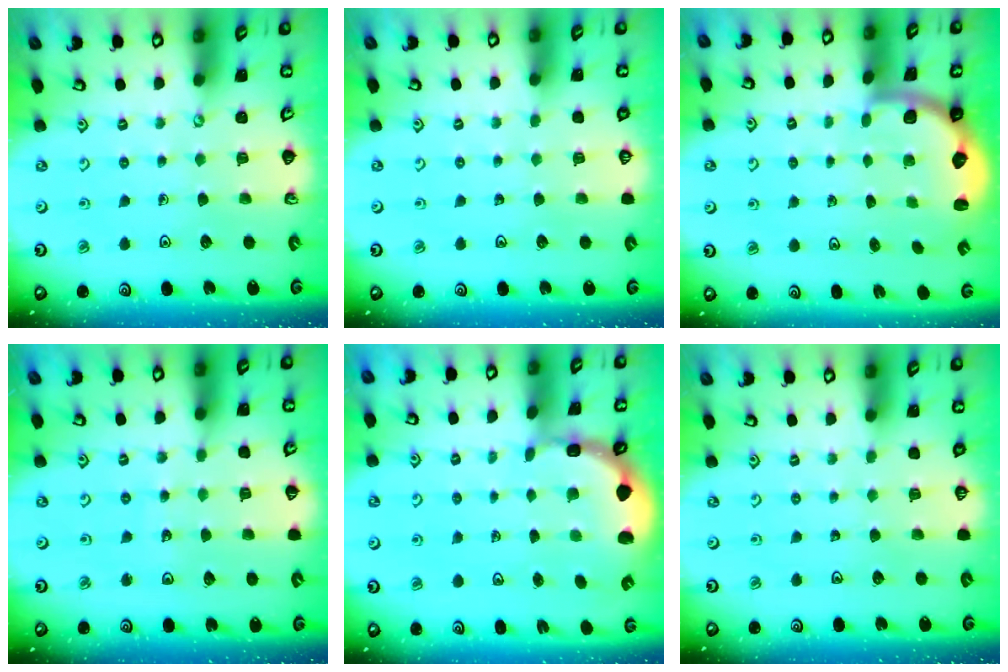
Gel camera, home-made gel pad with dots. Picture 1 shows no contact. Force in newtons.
{"total": 0.0}
{"total": 2.2, "press": 2.1, "slide": 0.8}
{"total": 3.6, "press": 3.6, "slide": 0.3}
{"total": 2.6, "press": 2.4, "slide": 0.9}
{"total": 0.0}